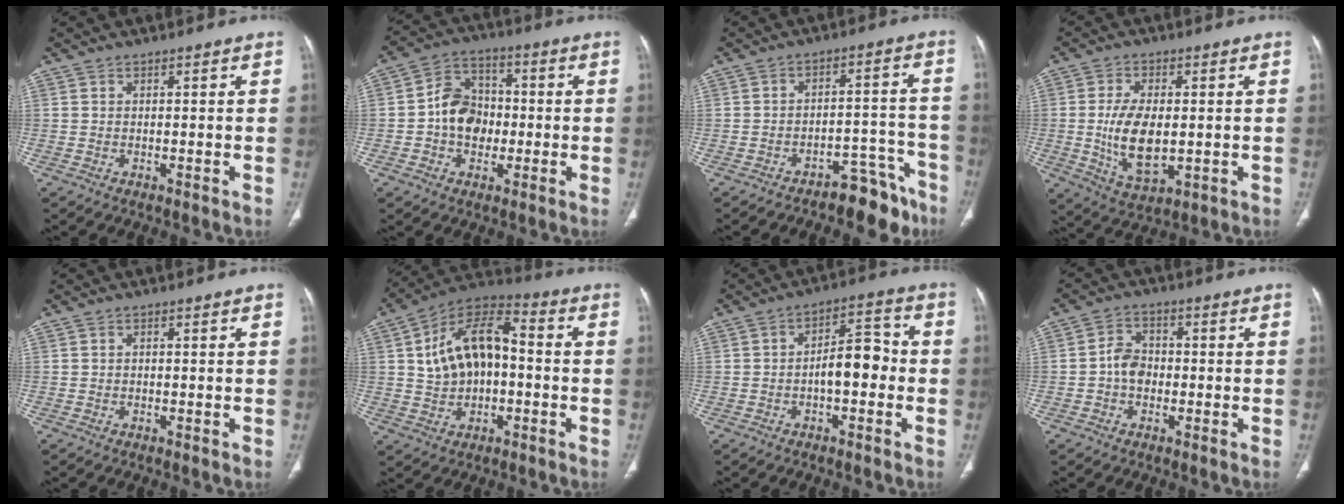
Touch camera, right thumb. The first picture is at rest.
{"total": 10.0, "force": [-1.0, 8.1, 5.8], "torque": [-0.068, 0.029, -0.026]}
{"total": 9.6, "force": [-7.8, 4.3, 3.6], "torque": [-0.011, 0.090, -0.112]}
{"total": 11.1, "force": [-0.6, 5.9, 9.4], "torque": [-0.171, -0.013, 0.001]}
{"total": 0.0}
{"total": 15.2, "force": [1.0, 9.4, 11.9], "torque": [-0.187, 0.035, 0.009]}
{"total": 8.1, "force": [-1.3, 4.1, 6.9], "torque": [-0.088, 0.035, -0.027]}
{"total": 5.0, "force": [-0.9, 3.9, 2.9], "torque": [-0.036, 0.016, -0.025]}